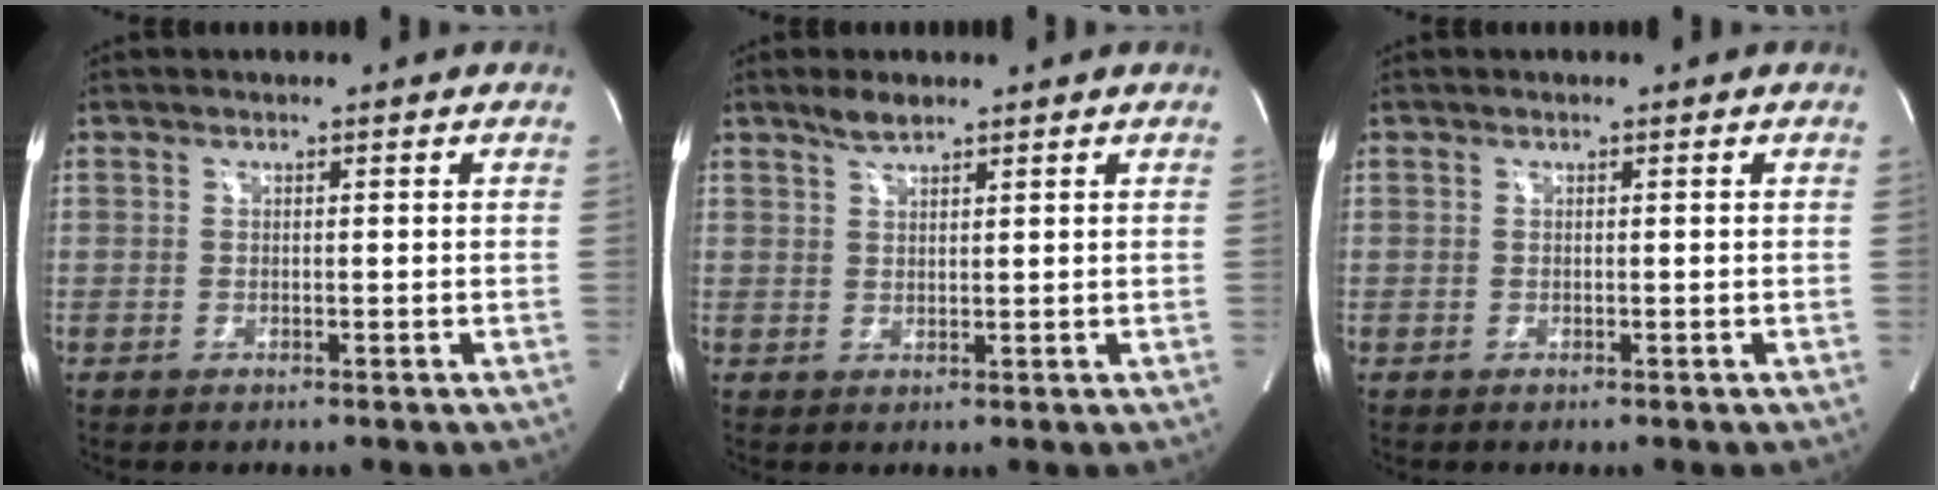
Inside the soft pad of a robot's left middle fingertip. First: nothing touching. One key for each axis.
{"total": 2.5, "fx": 2.1, "fy": 0.5, "fz": 1.2, "tx": -0.030, "ty": 0.003, "tz": 0.042}
{"total": 0.0}